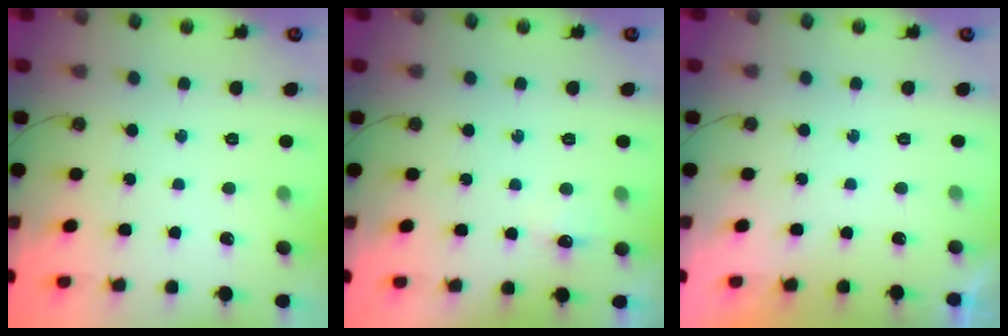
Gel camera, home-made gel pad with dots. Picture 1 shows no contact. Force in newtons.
{"total": 5.2, "press": 5.1, "slide": 0.7}
{"total": 0.0}